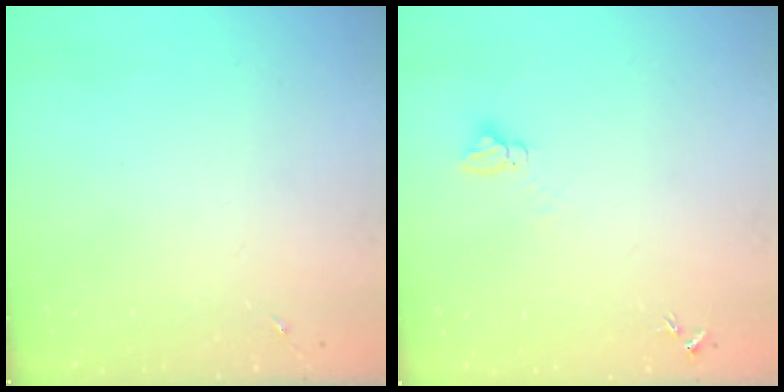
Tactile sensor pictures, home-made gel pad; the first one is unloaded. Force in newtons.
{"total": 3.9, "press": 3.8, "slide": 0.3}